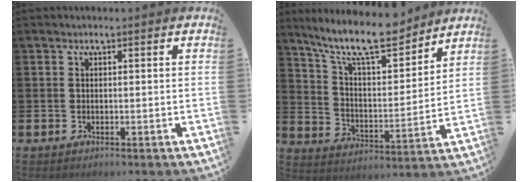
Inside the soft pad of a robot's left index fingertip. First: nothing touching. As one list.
[{"total": 12.1, "force": [10.5, 2.6, 5.5], "torque": [-0.131, -0.056, 0.186]}]